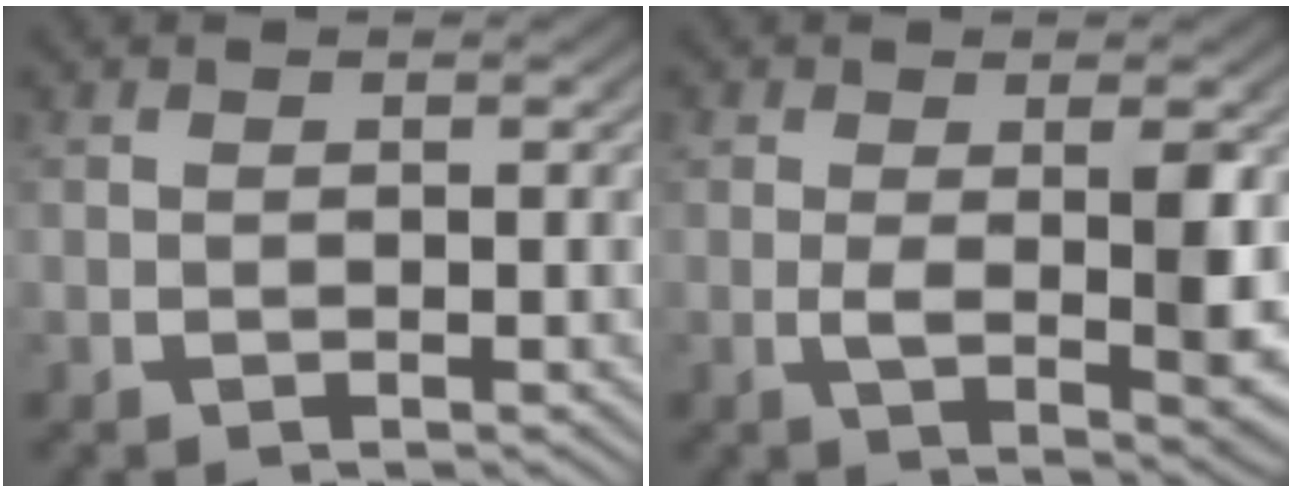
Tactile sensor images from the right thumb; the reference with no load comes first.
{"total": 5.7, "force": [0.0, 2.1, 5.3], "torque": [-0.091, -0.023, 0.011]}